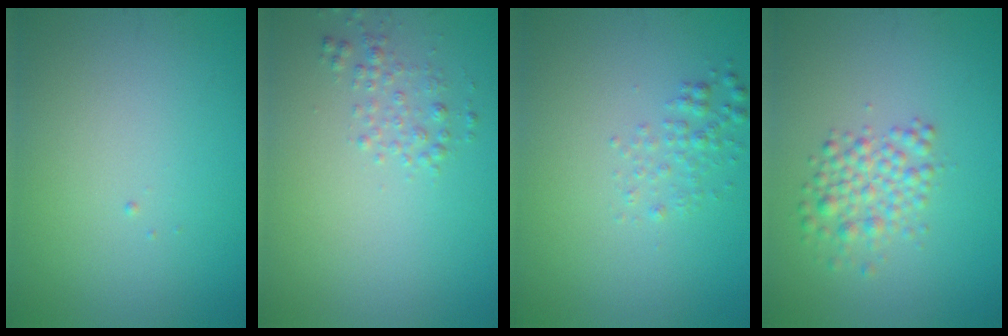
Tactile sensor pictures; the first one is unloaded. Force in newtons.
{"total": 1.6, "press": 1.6, "slide": 0.1}
{"total": 1.5, "press": 1.5, "slide": 0.0}
{"total": 2.9, "press": 2.9, "slide": 0.1}